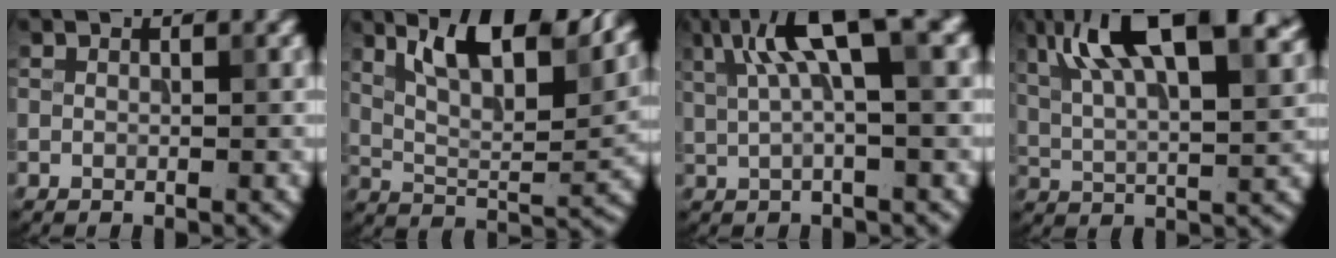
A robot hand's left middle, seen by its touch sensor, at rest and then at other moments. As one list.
[{"total": 11.2, "force": [6.6, 3.5, 8.3], "torque": [-0.135, 0.005, 0.111]}, {"total": 7.3, "force": [2.9, 1.8, 6.4], "torque": [-0.112, 0.016, 0.053]}, {"total": 14.1, "force": [6.8, 5.2, 11.2], "torque": [-0.175, 0.025, 0.096]}]